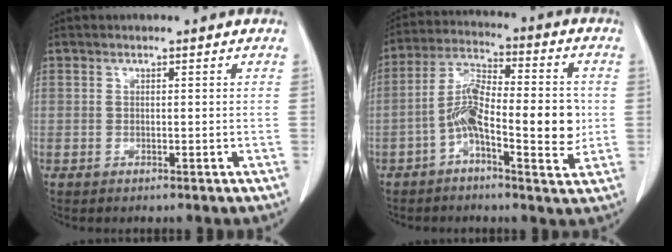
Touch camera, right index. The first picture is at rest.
{"total": 12.4, "force": [-2.2, 3.8, 11.6], "torque": [-0.205, 0.022, -0.041]}